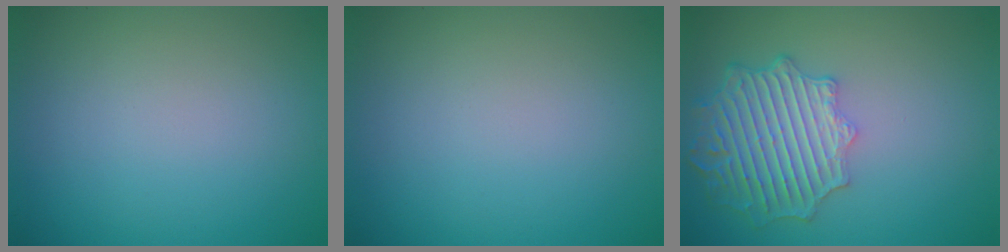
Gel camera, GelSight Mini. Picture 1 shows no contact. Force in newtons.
{"total": 0.0}
{"total": 6.2, "press": 5.1, "slide": 3.5}